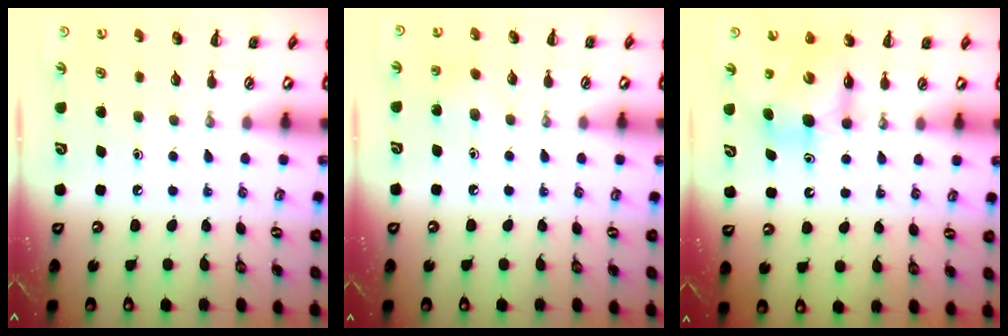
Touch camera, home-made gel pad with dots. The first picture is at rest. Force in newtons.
{"total": 6.1, "press": 5.8, "slide": 1.8}
{"total": 7.1, "press": 7.1, "slide": 0.5}